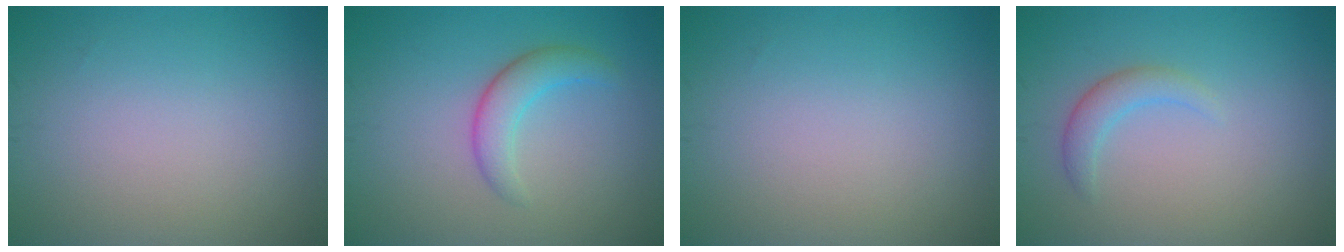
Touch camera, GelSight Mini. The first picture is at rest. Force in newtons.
{"total": 2.9, "press": 2.9, "slide": 0.1}
{"total": 0.0}
{"total": 1.9, "press": 1.9, "slide": 0.0}